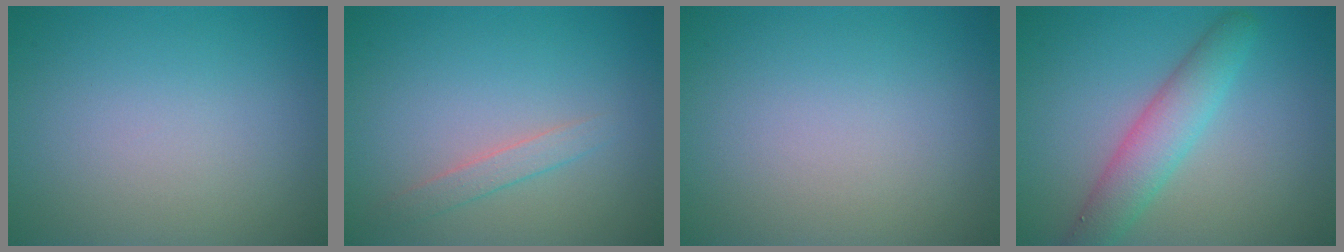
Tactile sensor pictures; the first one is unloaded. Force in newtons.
{"total": 1.5, "press": 1.5, "slide": 0.1}
{"total": 0.0}
{"total": 4.1, "press": 4.0, "slide": 0.4}